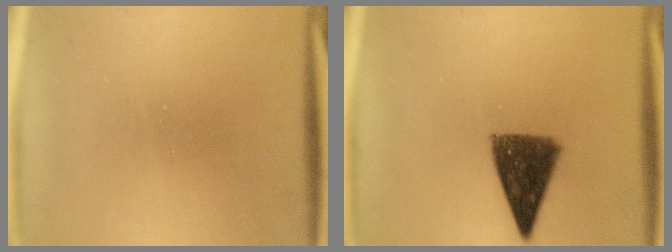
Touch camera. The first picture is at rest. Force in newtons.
{"total": 9.8}